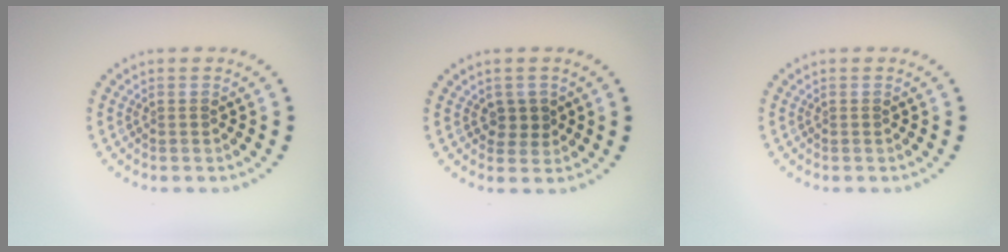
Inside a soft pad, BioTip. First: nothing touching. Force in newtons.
{"total": 1.6, "press": 1.4, "slide": 0.9}
{"total": 0.0}